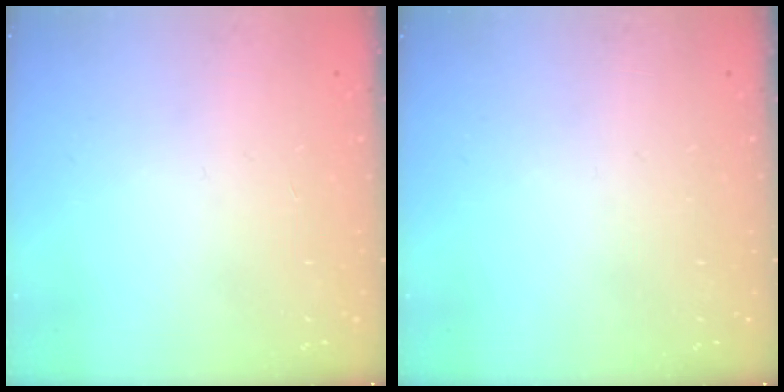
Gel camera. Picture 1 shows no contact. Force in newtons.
{"total": 0.0}